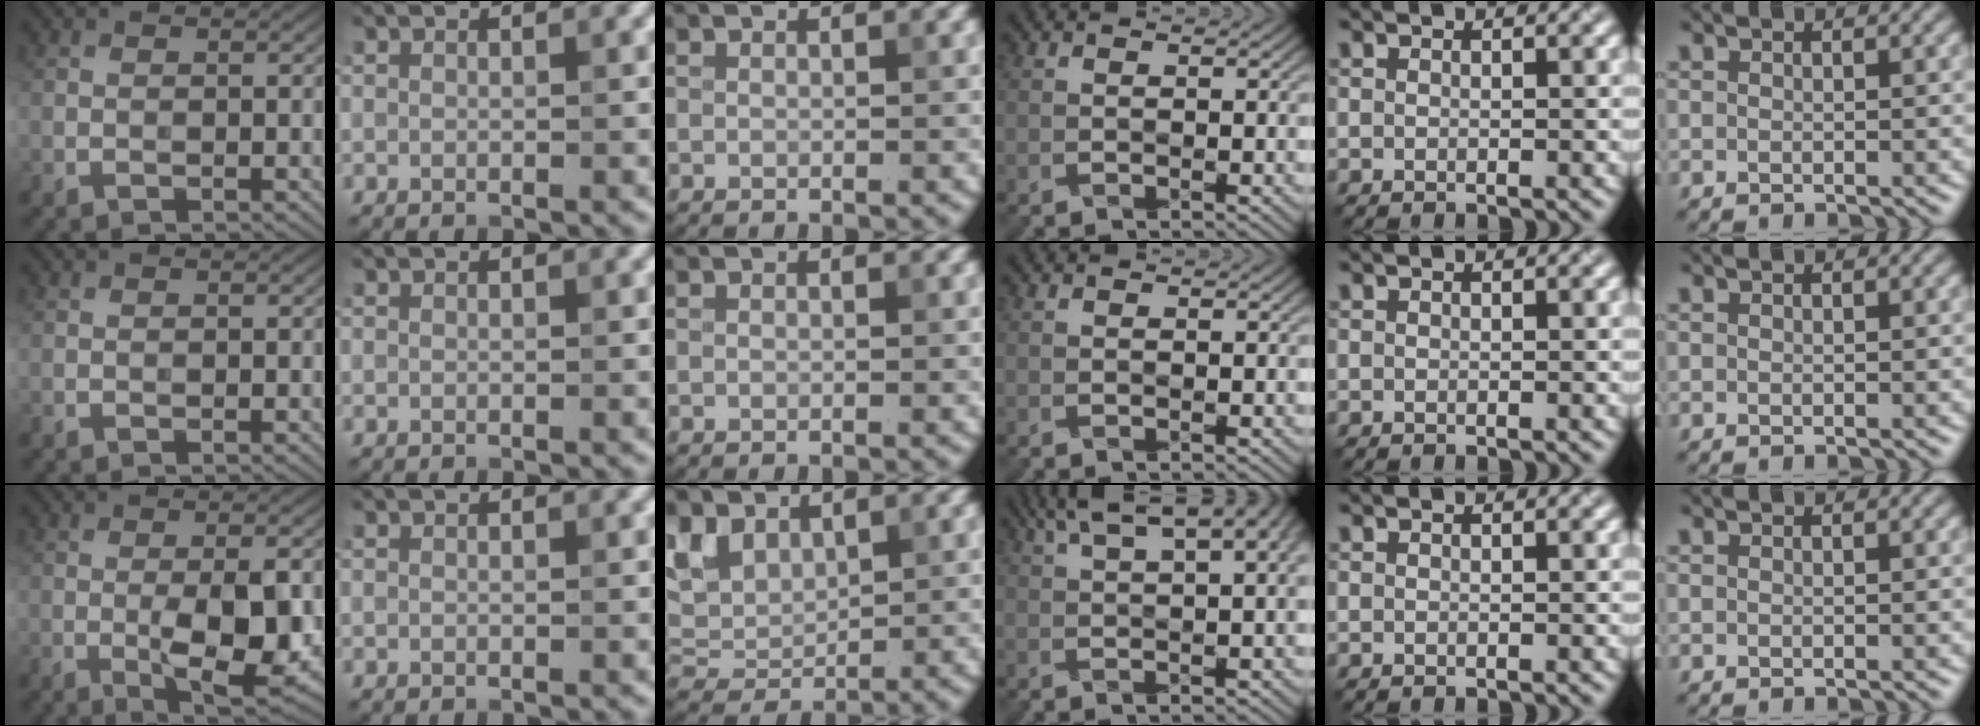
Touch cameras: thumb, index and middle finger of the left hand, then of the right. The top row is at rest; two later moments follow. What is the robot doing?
{"motion": "wrap", "object": "netting"}